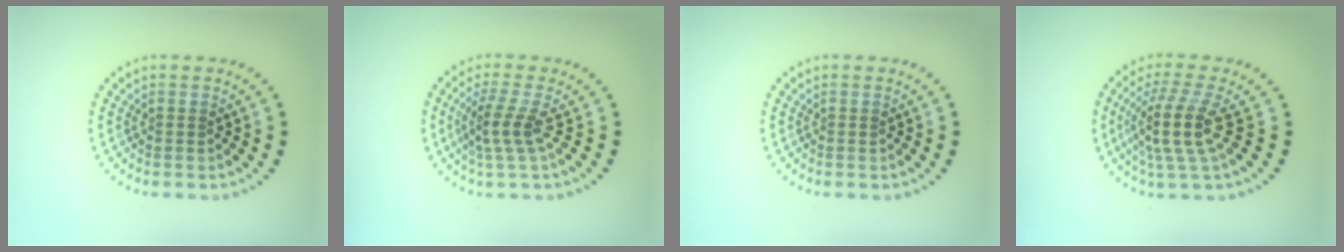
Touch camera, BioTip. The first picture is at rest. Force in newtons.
{"total": 2.5, "press": 1.9, "slide": 1.7}
{"total": 0.0}
{"total": 4.6, "press": 3.5, "slide": 3.0}